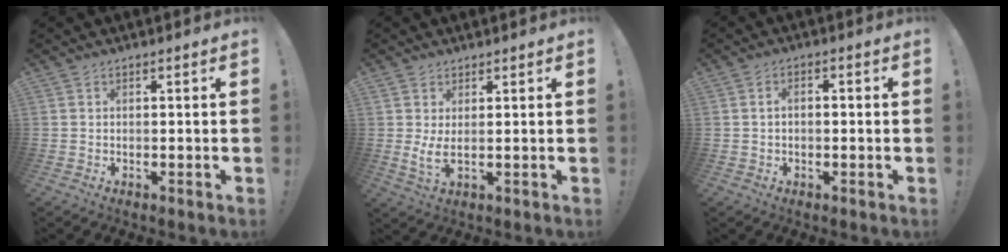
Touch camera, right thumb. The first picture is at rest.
{"total": 4.2, "force": [1.2, 1.4, 3.8], "torque": [-0.054, -0.018, 0.021]}
{"total": 2.3, "force": [-0.8, 1.4, 1.6], "torque": [-0.035, 0.011, -0.013]}